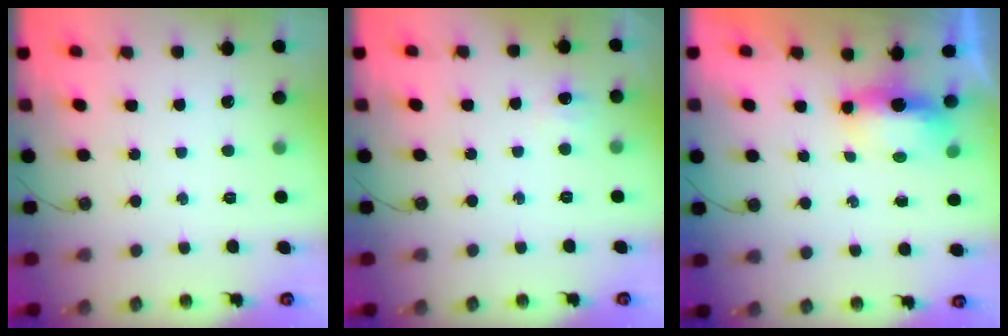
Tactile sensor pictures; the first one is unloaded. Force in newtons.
{"total": 5.4, "press": 5.3, "slide": 1.1}
{"total": 6.5, "press": 6.2, "slide": 2.1}